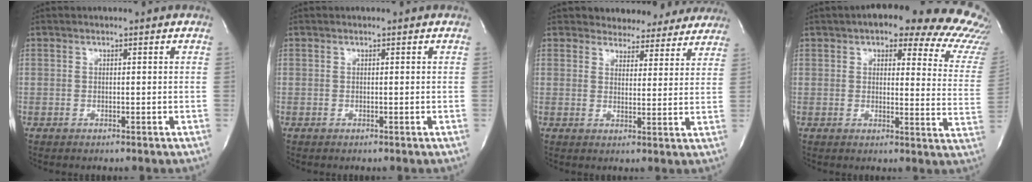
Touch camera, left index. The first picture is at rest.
{"total": 0.0}
{"total": 11.1, "force": [10.0, 4.7, 1.4], "torque": [0.013, -0.011, 0.100]}
{"total": 21.1, "force": [17.3, 5.2, 10.9], "torque": [-0.118, -0.040, 0.174]}